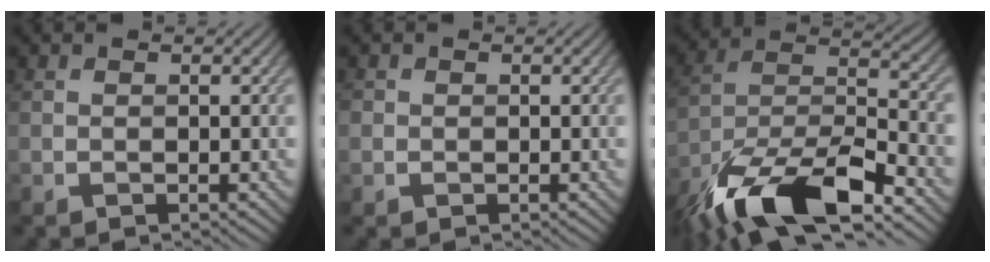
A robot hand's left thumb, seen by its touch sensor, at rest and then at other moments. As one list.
[{"total": 0.9, "force": [-0.2, 0.8, 0.1], "torque": [0.002, -0.004, -0.004]}, {"total": 16.3, "force": [-11.2, 5.1, 10.7], "torque": [-0.217, -0.014, -0.214]}]